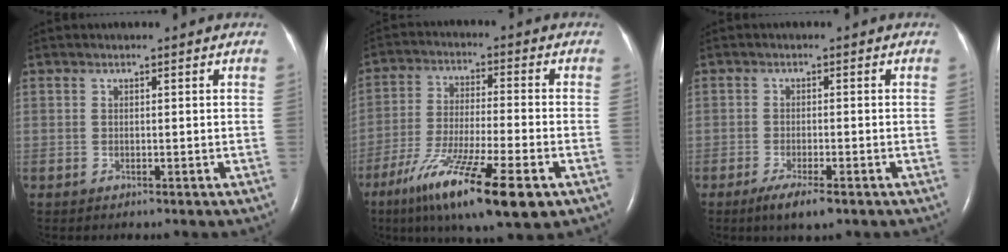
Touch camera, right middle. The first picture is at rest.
{"total": 16.3, "force": [-8.9, 1.8, 13.6], "torque": [-0.235, -0.039, -0.150]}
{"total": 4.4, "force": [-2.8, 0.7, 3.3], "torque": [-0.065, -0.010, -0.045]}